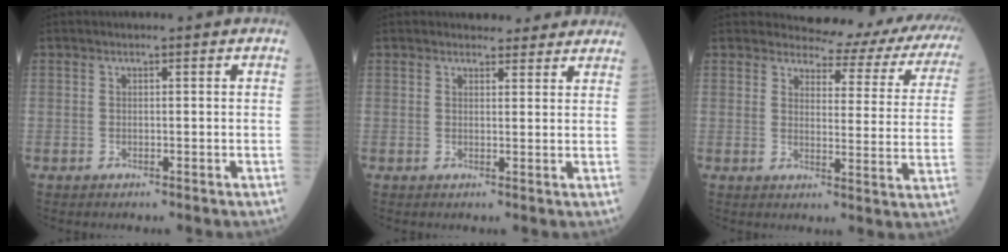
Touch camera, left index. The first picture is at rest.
{"total": 4.9, "force": [4.5, 1.8, 0.8], "torque": [-0.001, 0.007, 0.047]}
{"total": 15.9, "force": [14.9, 4.2, 3.9], "torque": [-0.015, -0.065, 0.136]}